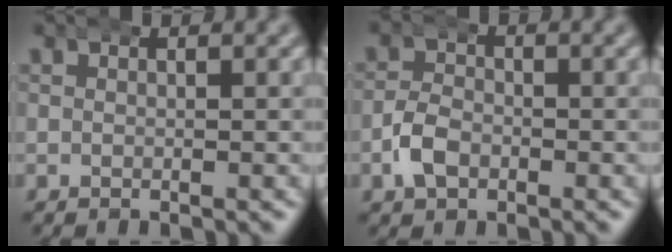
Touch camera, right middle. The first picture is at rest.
{"total": 2.5, "force": [-1.2, 1.7, 1.3], "torque": [-0.031, -0.001, -0.024]}